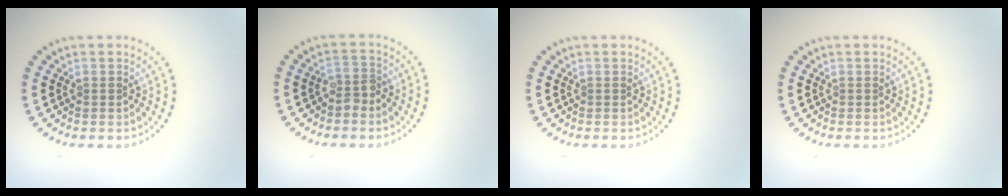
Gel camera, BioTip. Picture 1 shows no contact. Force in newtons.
{"total": 1.7, "press": 1.5, "slide": 0.8}
{"total": 0.0}
{"total": 0.0}